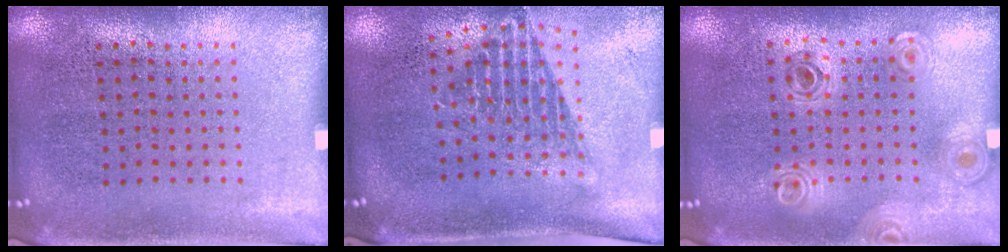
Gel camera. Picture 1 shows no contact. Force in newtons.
{"total": 1.4, "press": 1.1, "slide": 0.9}
{"total": 0.8, "press": 0.8, "slide": 0.1}